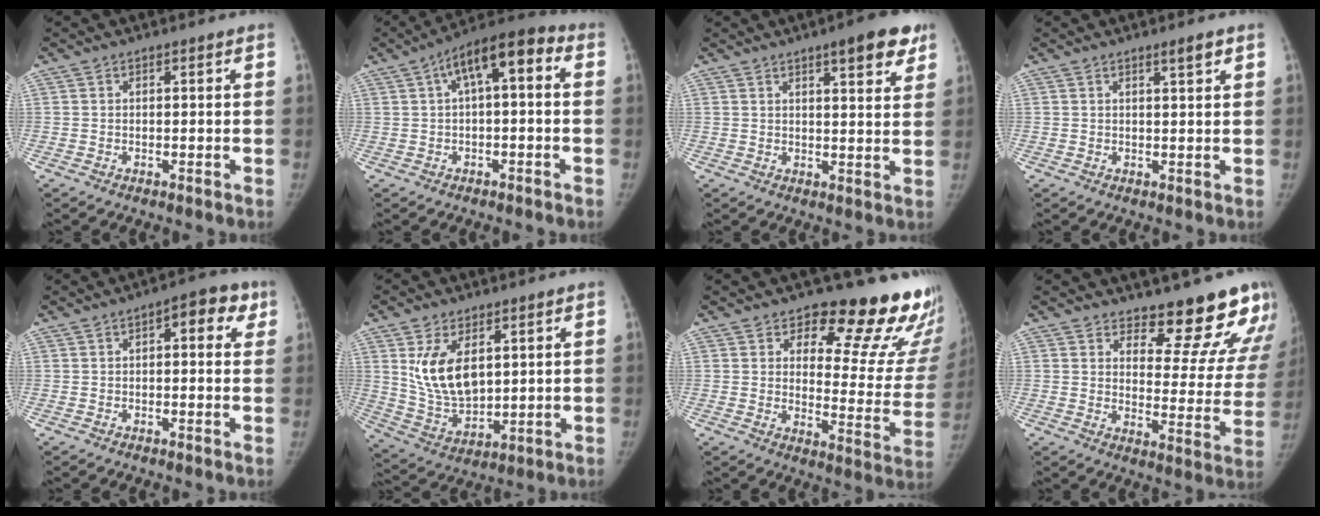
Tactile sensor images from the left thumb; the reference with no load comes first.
{"total": 10.2, "force": [2.1, 4.2, 9.1], "torque": [-0.130, 0.041, 0.021]}
{"total": 8.7, "force": [5.3, 2.4, 6.5], "torque": [-0.060, -0.022, 0.065]}
{"total": 2.2, "force": [1.4, 0.2, 1.6], "torque": [-0.020, -0.009, 0.023]}
{"total": 6.5, "force": [2.3, 3.1, 5.2], "torque": [-0.035, 0.010, 0.019]}
{"total": 12.2, "force": [3.8, 7.2, 9.1], "torque": [-0.143, -0.022, 0.088]}
{"total": 20.1, "force": [15.8, 7.8, 9.6], "torque": [-0.052, -0.126, 0.184]}
{"total": 16.6, "force": [14.6, 5.3, 5.8], "torque": [-0.013, -0.136, 0.175]}